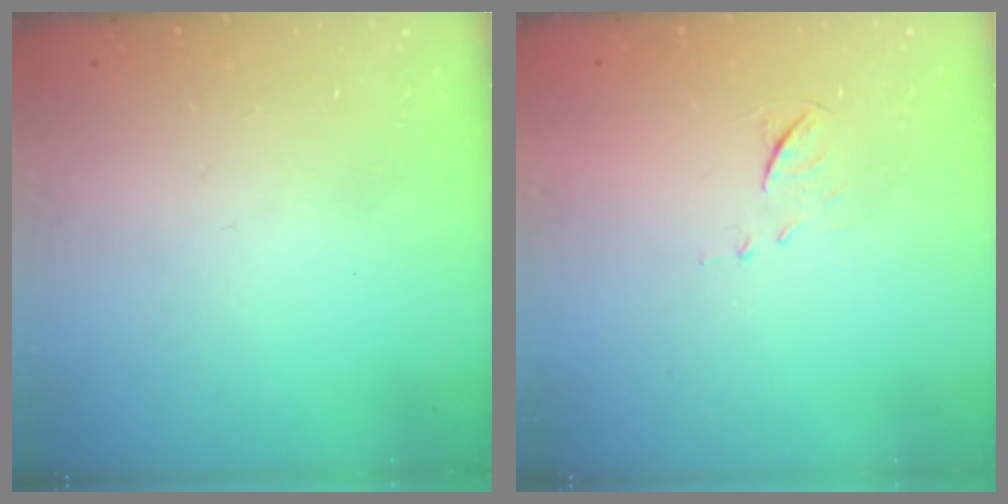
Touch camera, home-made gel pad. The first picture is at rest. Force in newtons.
{"total": 6.3, "press": 6.2, "slide": 0.6}